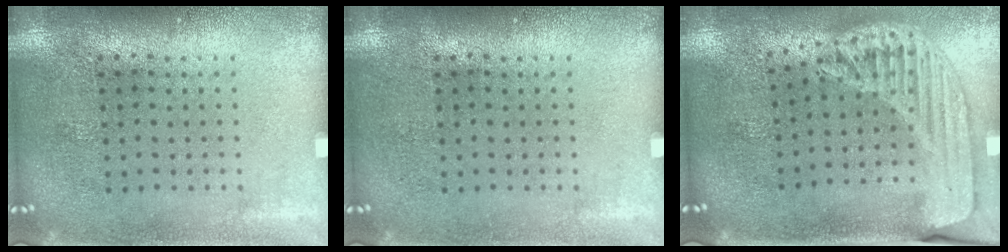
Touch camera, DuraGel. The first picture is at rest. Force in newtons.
{"total": 0.0}
{"total": 1.6, "press": 1.5, "slide": 0.4}